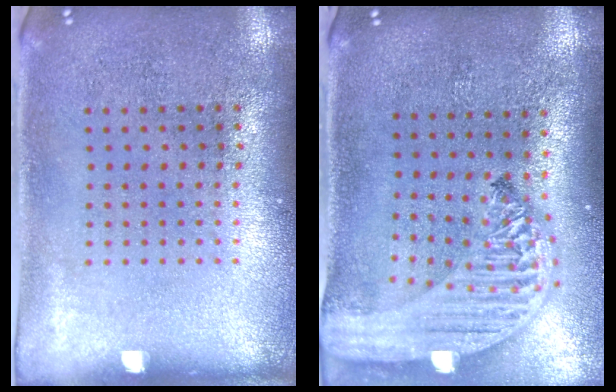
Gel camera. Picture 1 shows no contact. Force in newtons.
{"total": 2.9, "press": 2.2, "slide": 1.8}